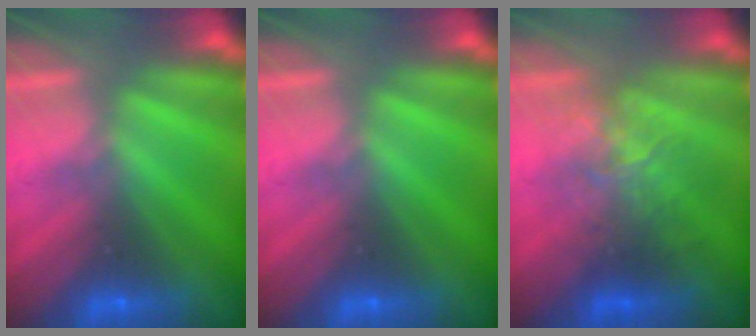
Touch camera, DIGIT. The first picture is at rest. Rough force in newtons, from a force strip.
{"total": 0.0}
{"total": 2.6}